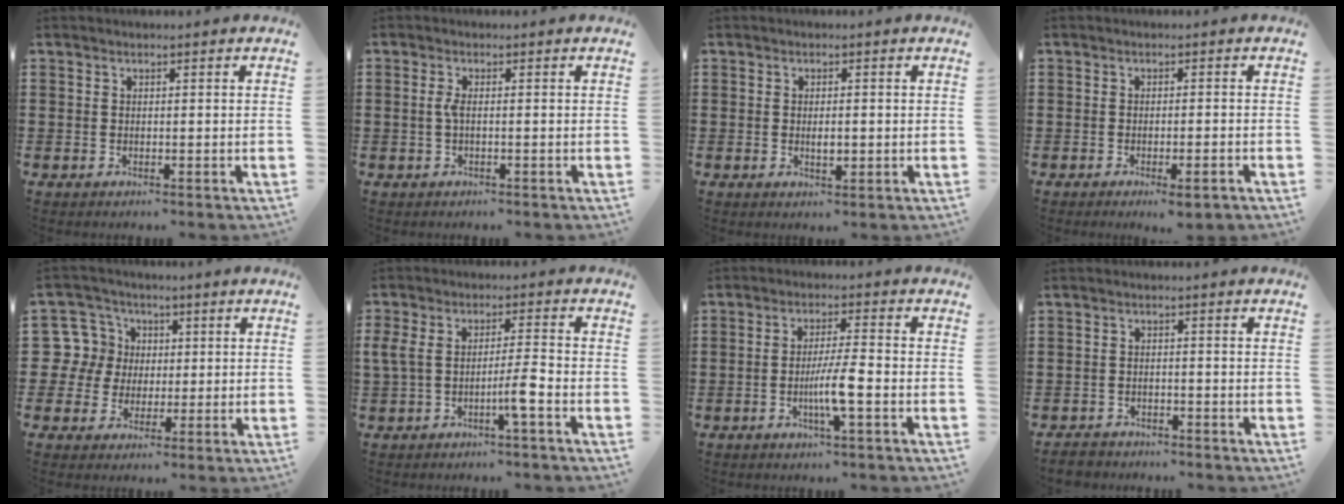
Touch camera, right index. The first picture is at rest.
{"total": 1.8, "force": [-0.2, 0.3, 1.8], "torque": [-0.043, -0.004, -0.007]}
{"total": 2.0, "force": [0.0, 0.7, 1.9], "torque": [-0.035, 0.000, -0.001]}
{"total": 1.8, "force": [-1.4, 0.1, 1.3], "torque": [-0.022, 0.001, -0.025]}
{"total": 8.6, "force": [1.2, 8.3, 1.9], "torque": [-0.080, 0.012, 0.026]}
{"total": 5.6, "force": [-2.0, 0.8, 5.2], "torque": [-0.112, -0.006, -0.045]}
{"total": 5.8, "force": [-1.8, 0.3, 5.5], "torque": [-0.107, -0.010, -0.037]}
{"total": 1.8, "force": [-1.7, 0.4, 0.1], "torque": [-0.007, 0.003, -0.037]}